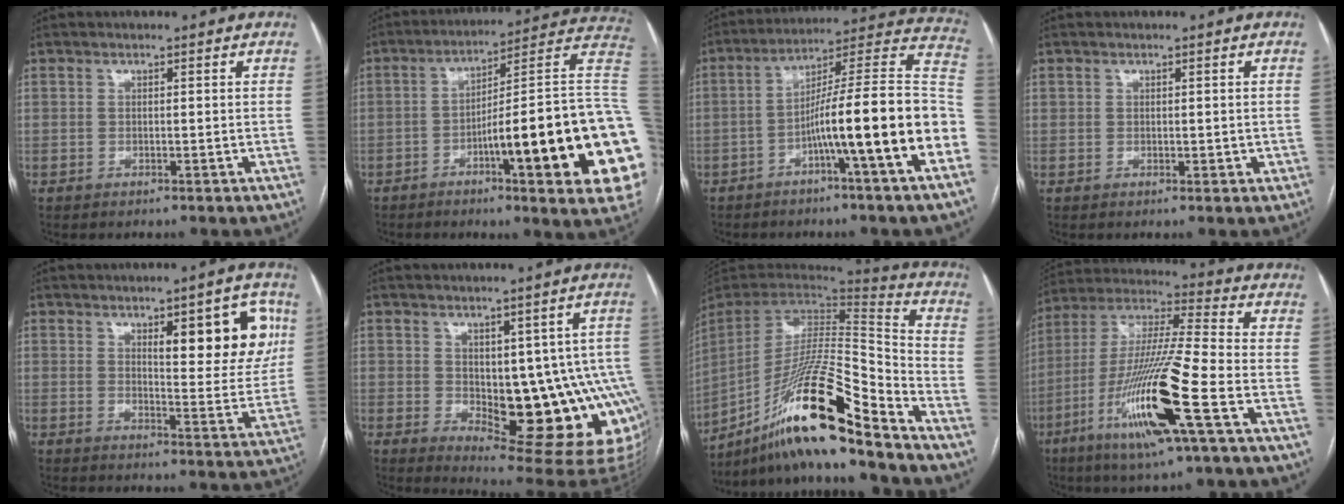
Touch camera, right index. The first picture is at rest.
{"total": 26.1, "force": [-5.0, 1.7, 25.6], "torque": [-0.244, 0.008, -0.076]}
{"total": 18.7, "force": [-5.8, -0.6, 17.7], "torque": [-0.220, 0.031, -0.092]}
{"total": 1.6, "force": [0.1, 1.2, 1.1], "torque": [-0.015, 0.005, 0.007]}
{"total": 11.6, "force": [4.7, 3.1, 10.2], "torque": [-0.125, 0.002, 0.065]}
{"total": 16.4, "force": [-2.4, 6.7, 14.8], "torque": [-0.127, 0.011, -0.007]}
{"total": 22.8, "force": [-16.1, 0.9, 16.2], "torque": [-0.301, -0.004, -0.289]}
{"total": 18.9, "force": [-7.6, 0.2, 17.3], "torque": [-0.363, -0.026, -0.147]}